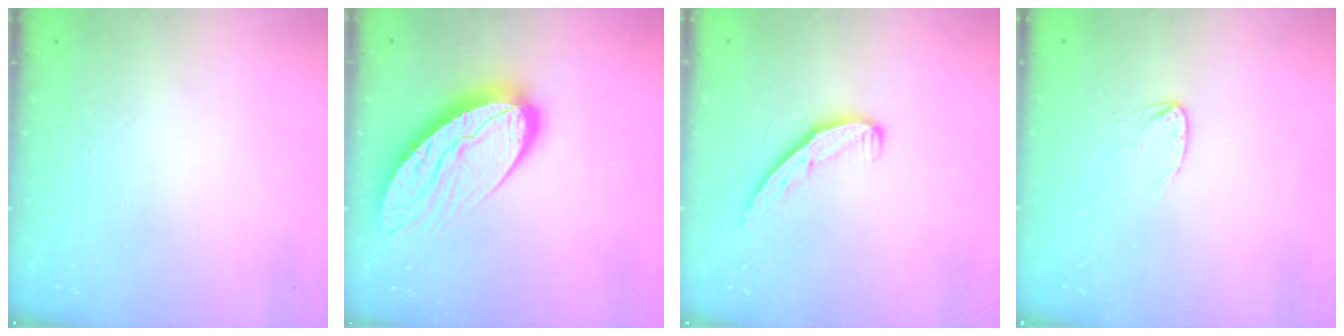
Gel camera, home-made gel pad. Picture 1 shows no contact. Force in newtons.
{"total": 14.5, "press": 14.5, "slide": 1.3}
{"total": 7.0, "press": 7.0, "slide": 0.7}
{"total": 4.8, "press": 4.8, "slide": 0.4}